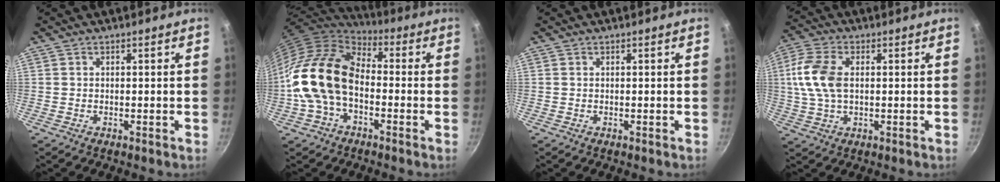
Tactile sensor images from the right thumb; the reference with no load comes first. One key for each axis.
{"total": 16.7, "fx": -2.9, "fy": 10.9, "fz": 12.4, "tx": -0.207, "ty": 0.043, "tz": -0.070}
{"total": 0.0}
{"total": 10.1, "fx": 1.2, "fy": 6.0, "fz": 8.1, "tx": -0.167, "ty": 0.014, "tz": 0.014}